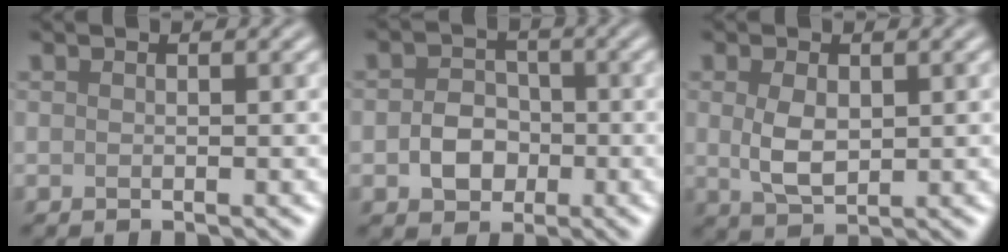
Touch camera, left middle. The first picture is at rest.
{"total": 3.2, "force": [-0.9, 2.6, 1.7], "torque": [-0.027, 0.002, -0.018]}
{"total": 3.2, "force": [0.4, 1.9, 2.5], "torque": [-0.060, -0.001, 0.012]}